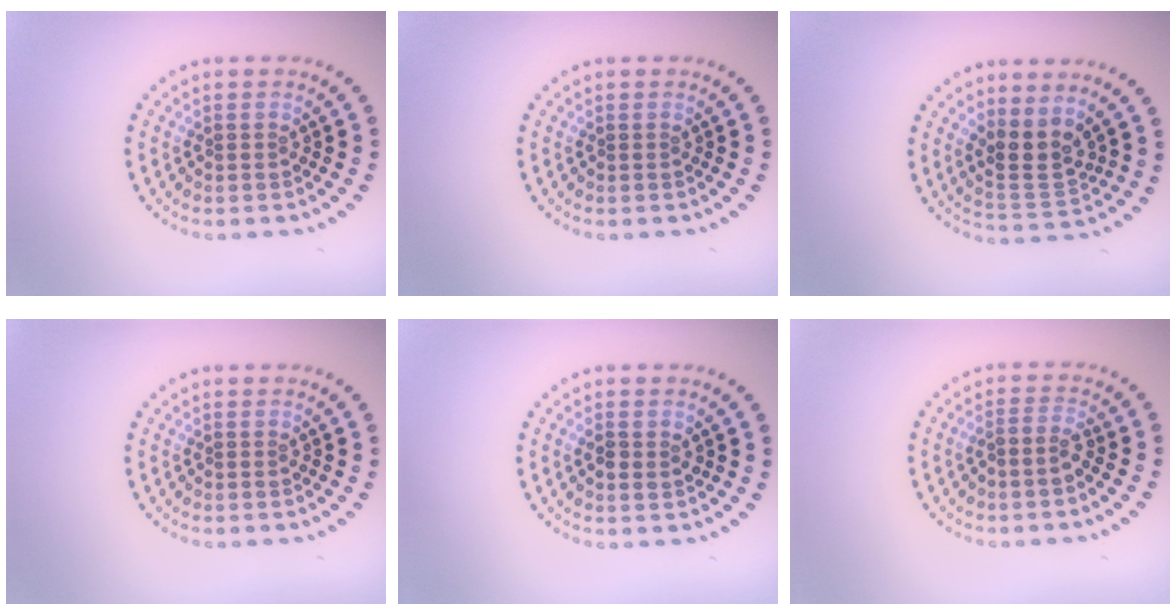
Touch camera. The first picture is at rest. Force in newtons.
{"total": 0.0}
{"total": 3.2, "press": 2.8, "slide": 1.6}
{"total": 0.0}
{"total": 1.3, "press": 1.3, "slide": 0.2}
{"total": 1.7, "press": 1.3, "slide": 1.0}